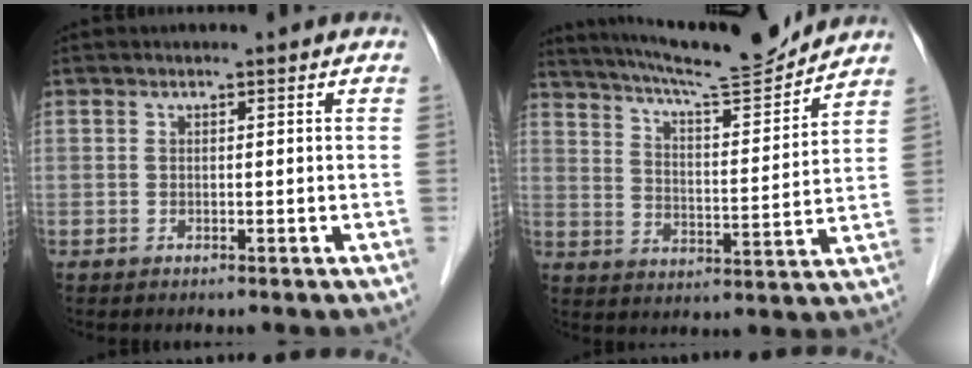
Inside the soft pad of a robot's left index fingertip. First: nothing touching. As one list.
[{"total": 15.1, "force": [14.1, -0.1, 5.5], "torque": [-0.100, -0.008, 0.217]}]